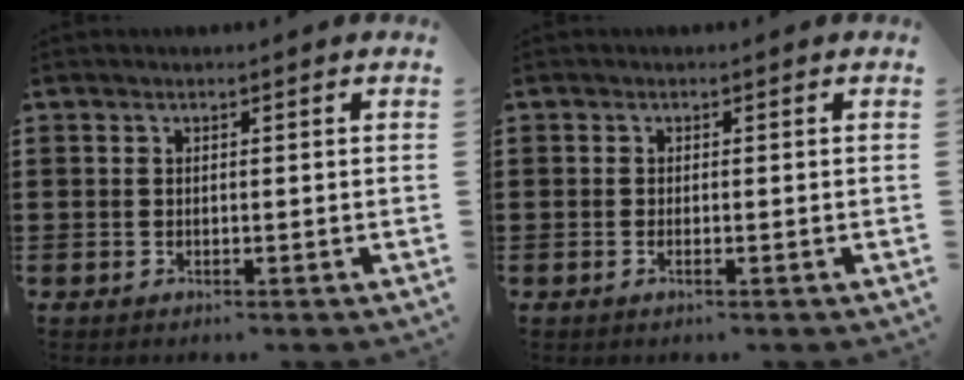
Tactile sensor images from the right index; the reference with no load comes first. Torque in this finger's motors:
{"motor_torque": [-0.21, 1.14, -0.02, 0.00]}